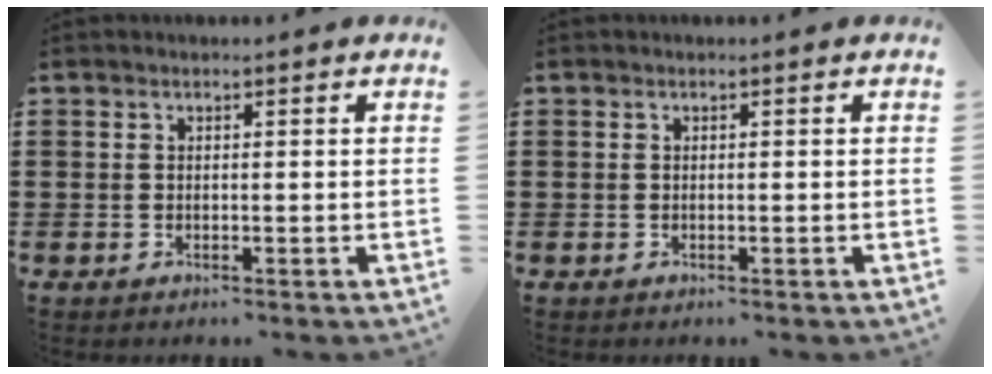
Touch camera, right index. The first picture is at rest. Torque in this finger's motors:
{"motor_torque": [2.14, 0.00, 0.03, 0.01]}